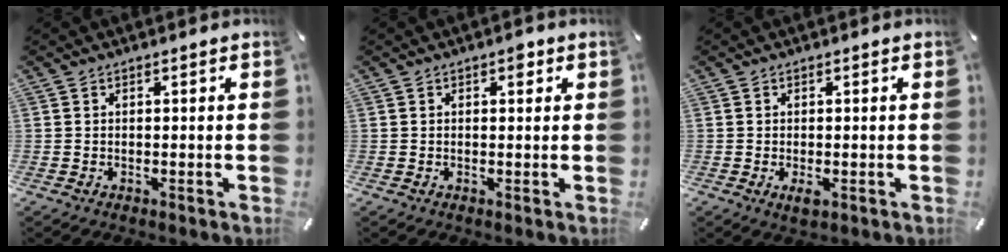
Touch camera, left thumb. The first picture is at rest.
{"total": 1.9, "force": [0.8, 1.1, 1.3], "torque": [-0.013, -0.001, 0.009]}
{"total": 2.1, "force": [-0.3, 0.6, 2.0], "torque": [-0.041, -0.005, -0.007]}